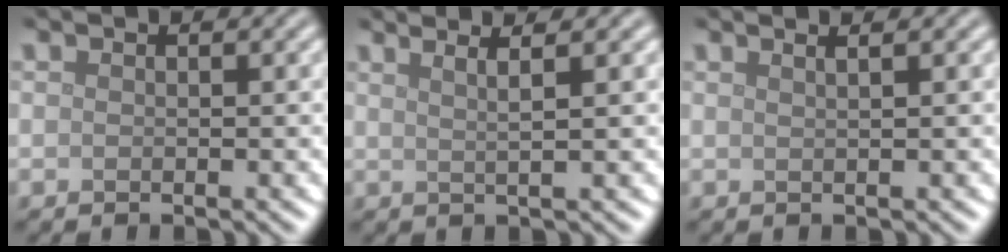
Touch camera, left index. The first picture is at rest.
{"total": 4.0, "force": [2.4, 1.3, 2.9], "torque": [-0.025, 0.024, -0.001]}
{"total": 2.8, "force": [1.7, 1.4, 1.8], "torque": [0.003, 0.014, -0.010]}